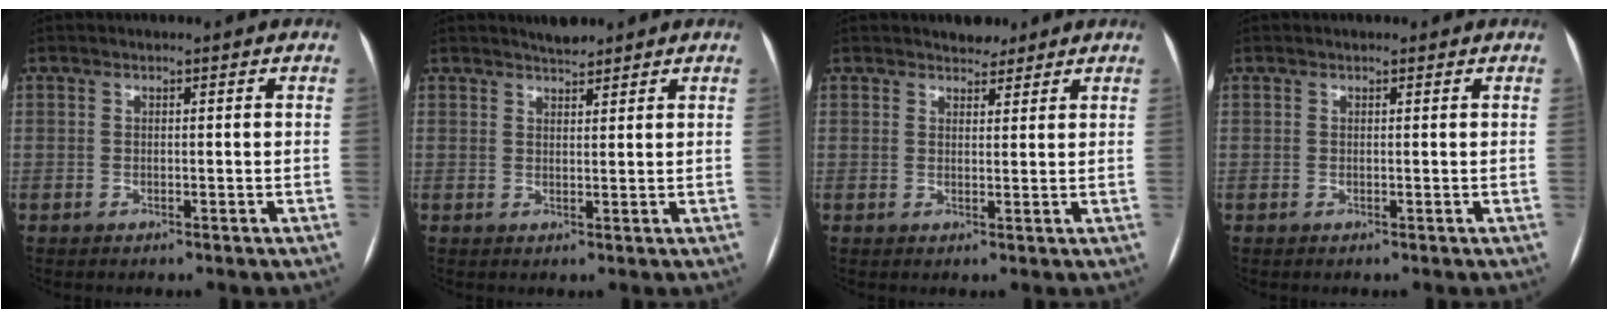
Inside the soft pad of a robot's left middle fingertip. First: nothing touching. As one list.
[{"total": 2.4, "force": [2.2, 0.5, 0.7], "torque": [-0.016, 0.003, 0.038]}, {"total": 2.8, "force": [2.4, 1.3, 0.7], "torque": [-0.009, 0.002, 0.035]}, {"total": 0.7, "force": [0.6, 0.4, 0.1], "torque": [-0.008, 0.011, 0.009]}]